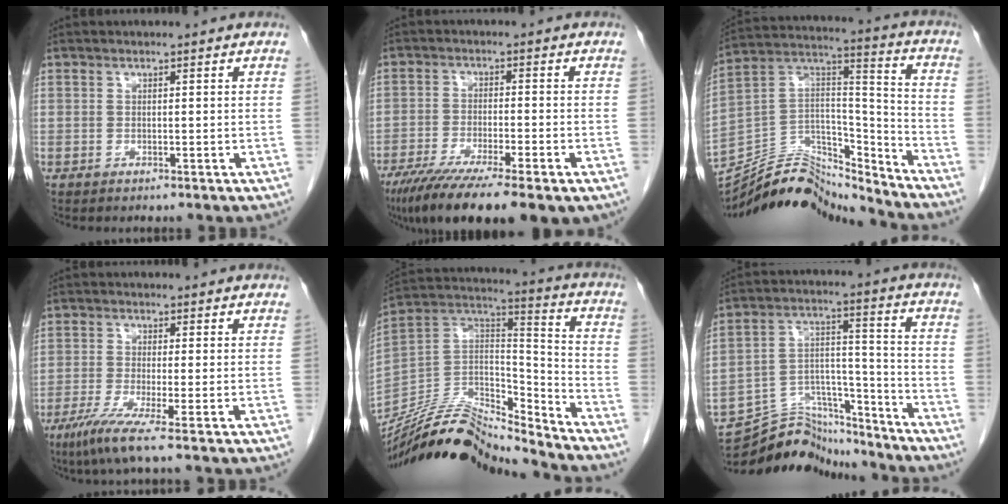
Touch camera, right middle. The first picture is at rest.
{"total": 15.0, "force": [-10.4, 2.2, 10.5], "torque": [-0.158, -0.034, -0.167]}
{"total": 17.0, "force": [-16.5, 3.2, 3.0], "torque": [-0.044, 0.062, -0.285]}
{"total": 5.7, "force": [-3.5, -0.8, 4.4], "torque": [-0.085, -0.020, -0.071]}
{"total": 18.7, "force": [-17.6, 2.2, 6.1], "torque": [-0.099, 0.046, -0.311]}
{"total": 13.3, "force": [-13.0, 2.6, 0.7], "torque": [-0.010, 0.052, -0.219]}